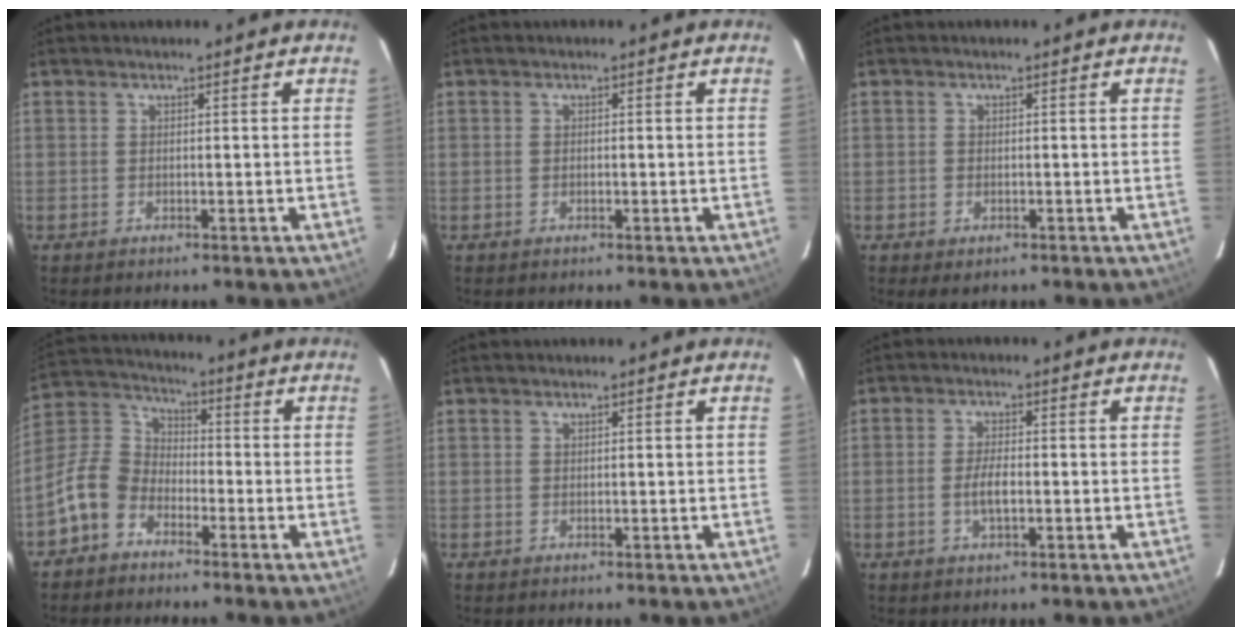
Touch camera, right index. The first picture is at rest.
{"total": 0.5, "force": [-0.2, 0.4, 0.3], "torque": [-0.005, 0.000, -0.003]}
{"total": 2.1, "force": [-1.0, 1.5, 1.1], "torque": [-0.019, -0.005, -0.013]}
{"total": 9.5, "force": [-5.6, 6.6, 4.0], "torque": [-0.093, 0.032, -0.123]}
{"total": 0.0}
{"total": 3.5, "force": [-0.9, 1.2, 3.2], "torque": [-0.064, -0.003, -0.016]}